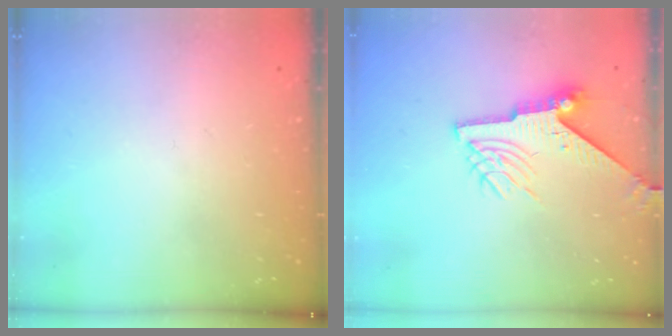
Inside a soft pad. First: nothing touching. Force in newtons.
{"total": 9.0, "press": 9.0, "slide": 0.8}